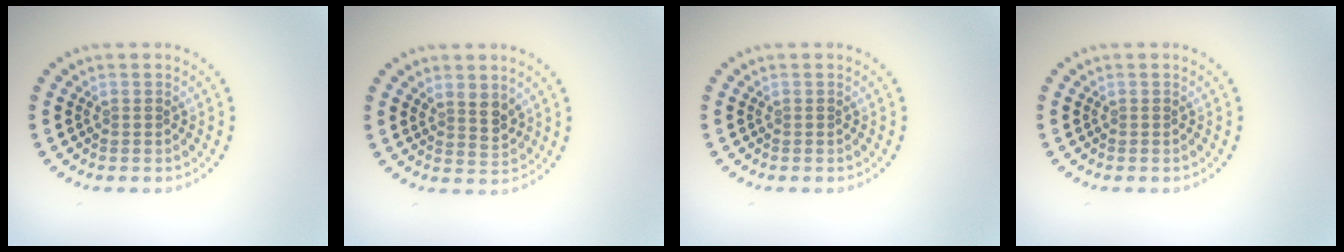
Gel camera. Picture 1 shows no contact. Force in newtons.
{"total": 2.1, "press": 1.8, "slide": 1.1}
{"total": 0.0}
{"total": 0.0}